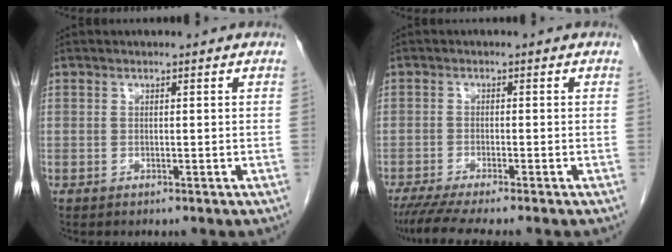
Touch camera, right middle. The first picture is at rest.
{"total": 6.8, "force": [-5.6, -0.4, 3.7], "torque": [-0.055, -0.019, -0.093]}